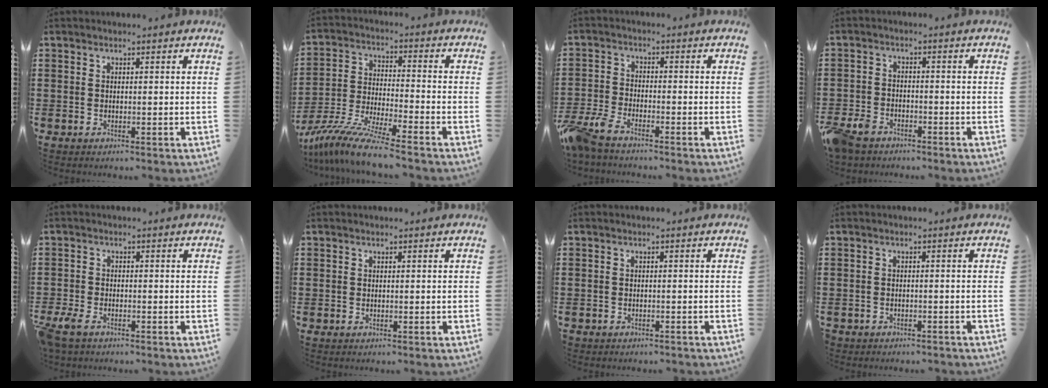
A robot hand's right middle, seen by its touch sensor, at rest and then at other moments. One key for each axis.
{"total": 10.2, "fx": -8.8, "fy": 0.0, "fz": 5.0, "tx": -0.107, "ty": -0.001, "tz": -0.177}
{"total": 5.1, "fx": -4.4, "fy": 1.0, "fz": 2.5, "tx": -0.081, "ty": -0.012, "tz": -0.093}
{"total": 4.1, "fx": -3.5, "fy": 1.8, "fz": 1.1, "tx": -0.046, "ty": -0.002, "tz": -0.079}
{"total": 2.8, "fx": -2.2, "fy": 1.0, "fz": 1.5, "tx": -0.054, "ty": -0.008, "tz": -0.052}
{"total": 0.0}
{"total": 0.9, "fx": -0.9, "fy": 0.2, "fz": 0.0, "tx": -0.002, "ty": 0.001, "tz": -0.020}
{"total": 1.3, "fx": -1.2, "fy": 0.3, "fz": -0.1, "tx": -0.003, "ty": 0.002, "tz": -0.028}